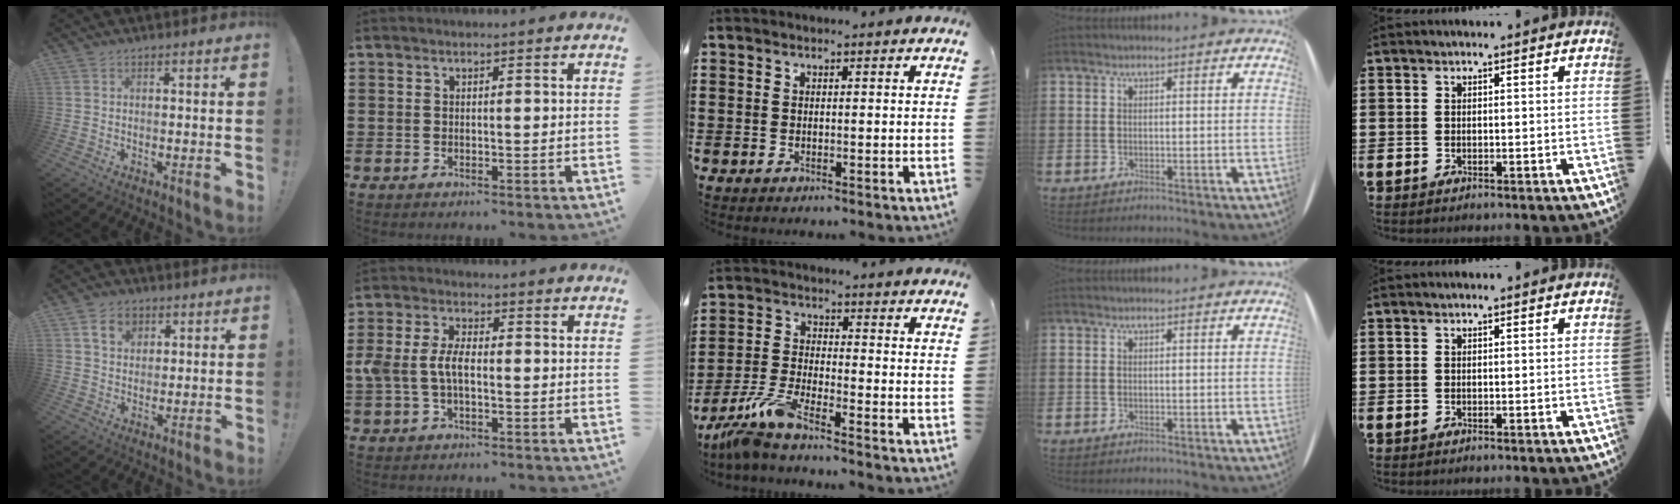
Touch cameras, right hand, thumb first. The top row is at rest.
{"thumb": {"total": 6.9, "force": [3.3, 5.2, 3.2], "torque": [-0.043, -0.005, 0.060]}, "index": {"total": 5.3, "force": [-0.7, 2.8, 4.5], "torque": [-0.112, -0.001, -0.020]}, "middle": {"total": 6.7, "force": [-5.6, 0.3, 3.7], "torque": [-0.099, -0.019, -0.114]}}